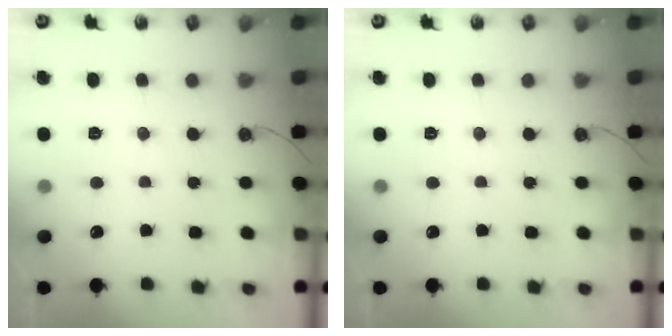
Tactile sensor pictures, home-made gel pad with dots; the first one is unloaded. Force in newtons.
{"total": 0.0}